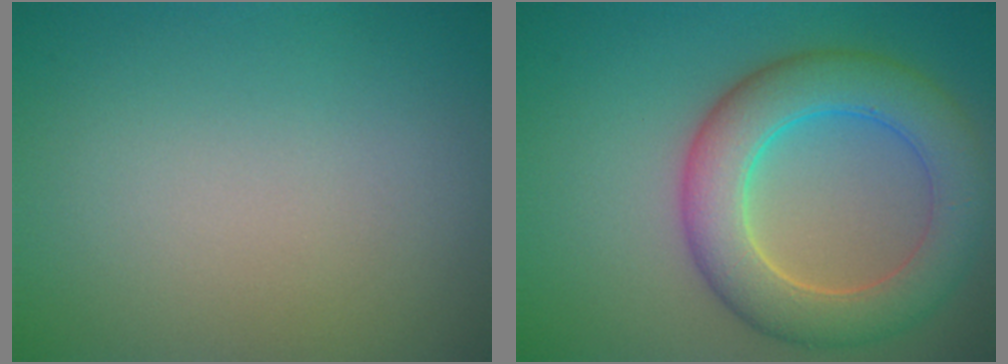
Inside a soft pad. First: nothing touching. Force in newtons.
{"total": 7.2, "press": 7.2, "slide": 0.4}